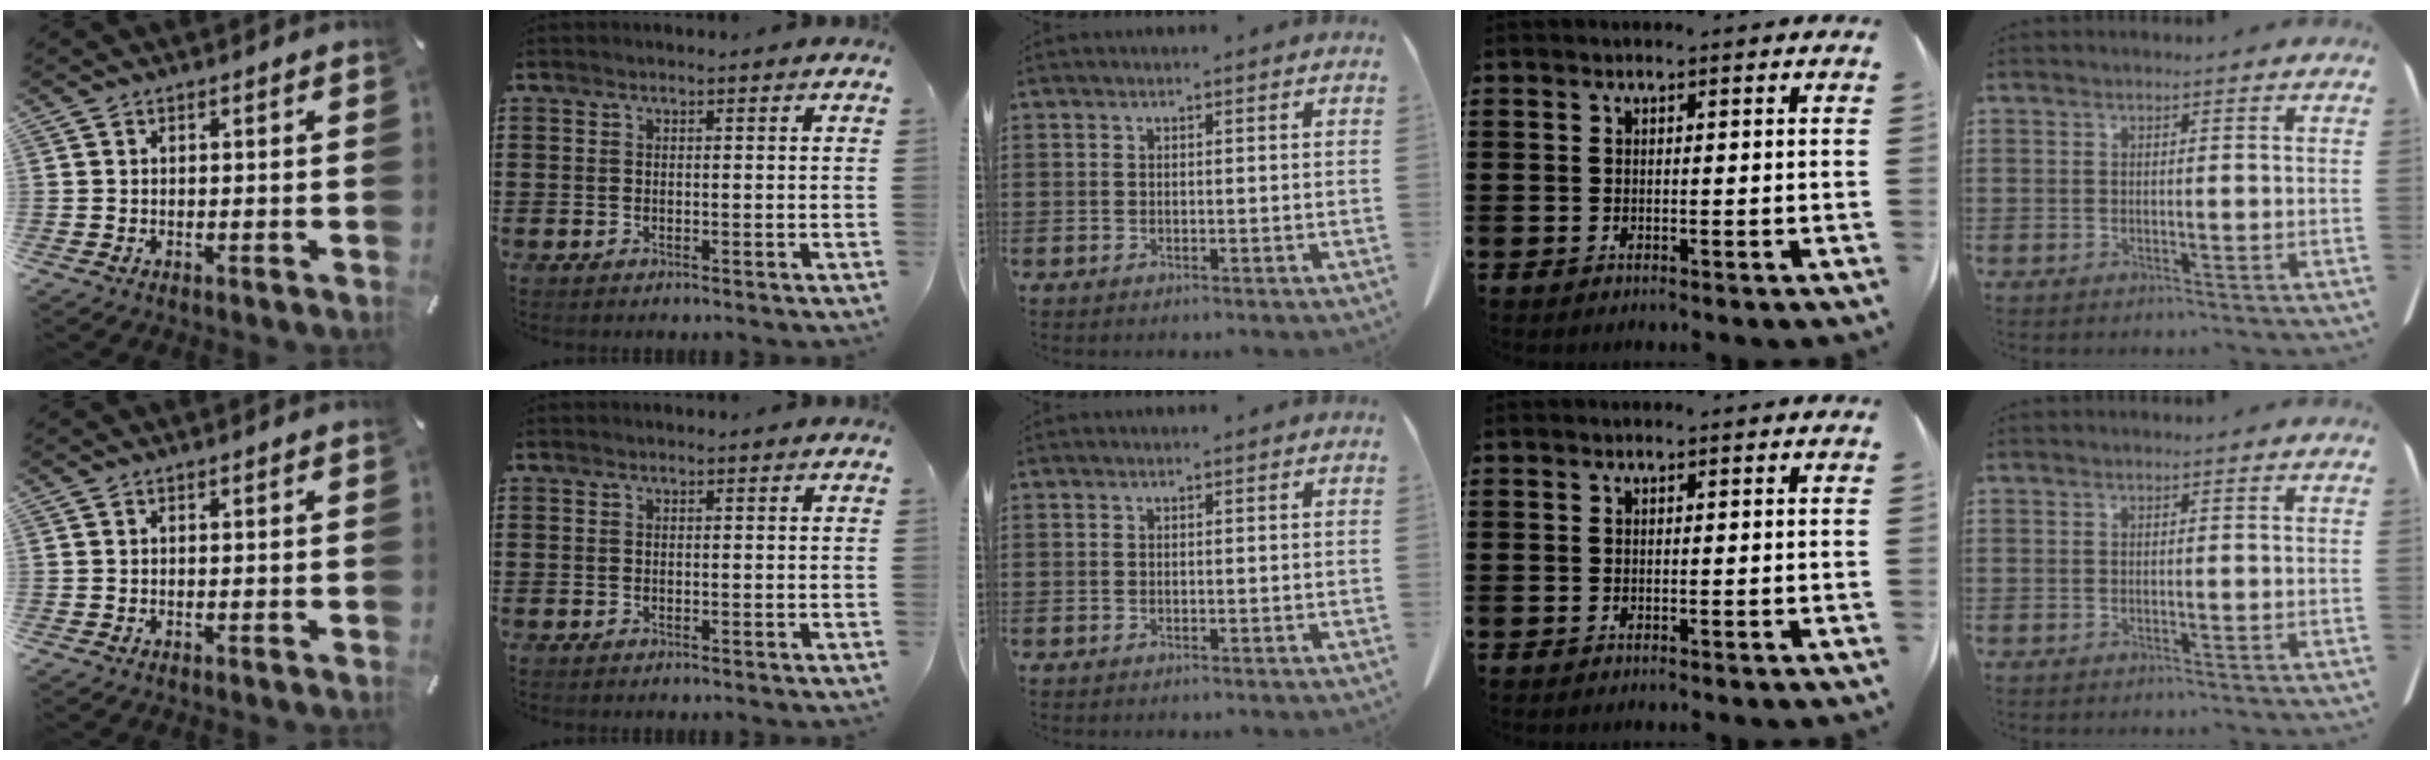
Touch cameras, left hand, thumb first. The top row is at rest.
{}